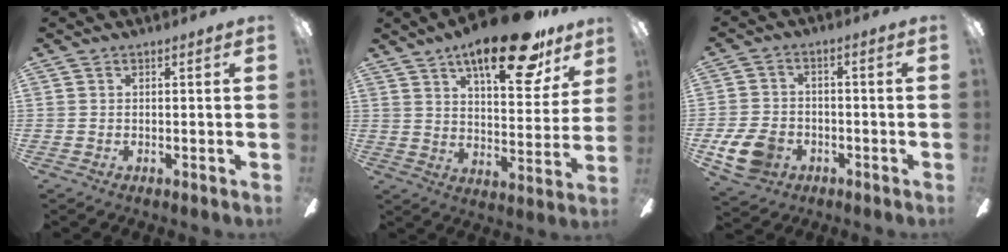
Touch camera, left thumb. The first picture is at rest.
{"total": 20.7, "force": [14.0, 6.7, 13.8], "torque": [-0.206, -0.073, 0.222]}
{"total": 9.0, "force": [-3.8, 6.4, 5.1], "torque": [-0.125, 0.016, -0.070]}